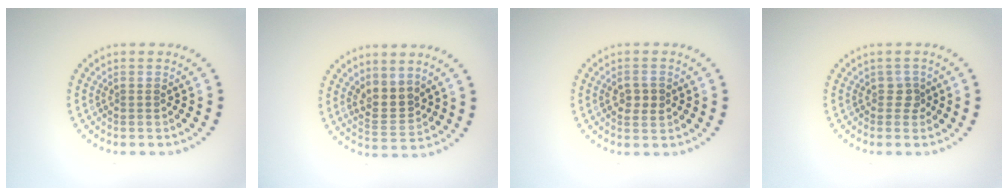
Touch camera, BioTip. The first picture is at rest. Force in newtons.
{"total": 2.8, "press": 2.5, "slide": 1.3}
{"total": 2.0, "press": 2.0, "slide": 0.1}
{"total": 1.2, "press": 1.0, "slide": 0.7}